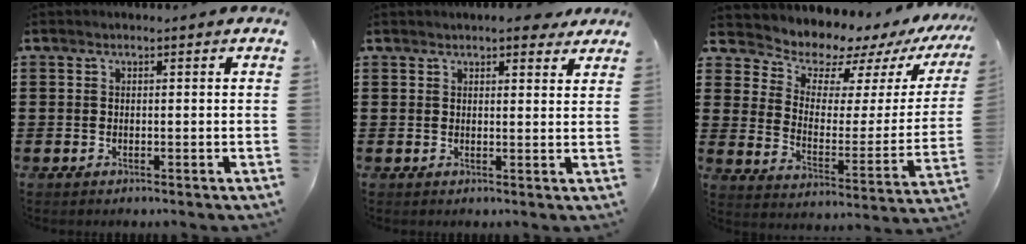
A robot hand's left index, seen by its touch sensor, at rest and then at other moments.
{"total": 3.0, "force": [2.6, 0.8, 1.3], "torque": [-0.015, -0.006, 0.045]}
{"total": 7.0, "force": [6.5, 2.3, 1.1], "torque": [-0.048, -0.062, 0.108]}